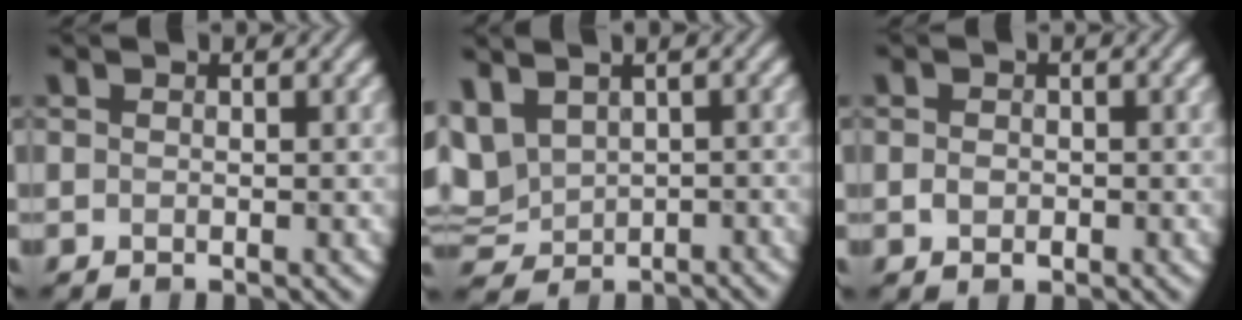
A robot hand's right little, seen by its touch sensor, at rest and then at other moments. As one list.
[{"total": 5.0, "force": [1.3, 4.0, 2.7], "torque": [-0.064, 0.003, 0.046]}, {"total": 0.8, "force": [-0.3, 0.6, 0.4], "torque": [-0.011, -0.001, 0.000]}]